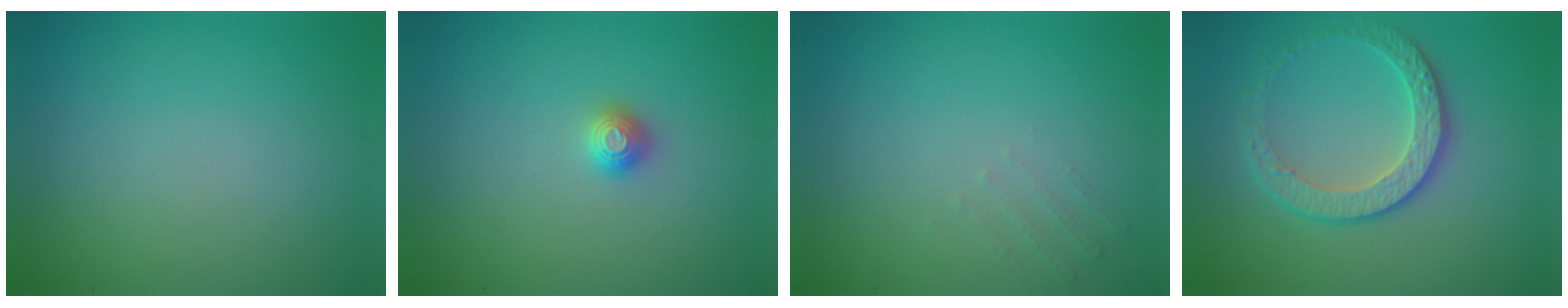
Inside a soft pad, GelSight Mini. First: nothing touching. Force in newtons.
{"total": 1.2, "press": 1.1, "slide": 0.2}
{"total": 0.8, "press": 0.8, "slide": 0.2}
{"total": 3.9, "press": 3.4, "slide": 1.7}